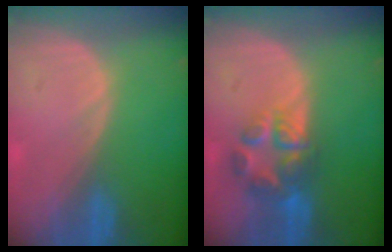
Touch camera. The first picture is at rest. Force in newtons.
{"total": 7.0, "press": 5.9, "slide": 3.7}